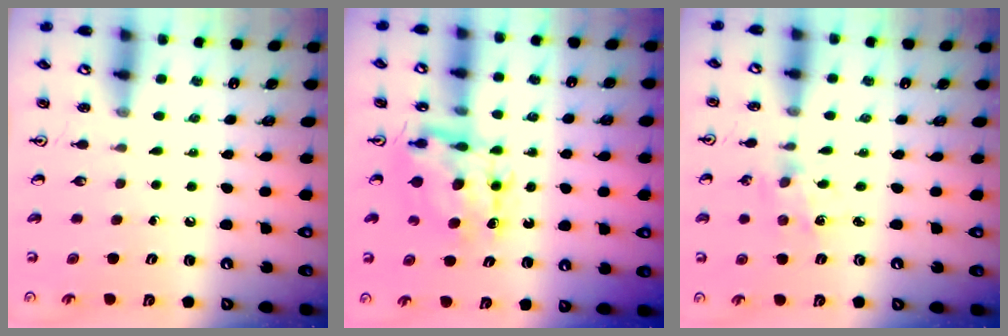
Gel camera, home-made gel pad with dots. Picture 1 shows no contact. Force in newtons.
{"total": 8.0, "press": 8.0, "slide": 0.6}
{"total": 1.8, "press": 1.7, "slide": 0.3}